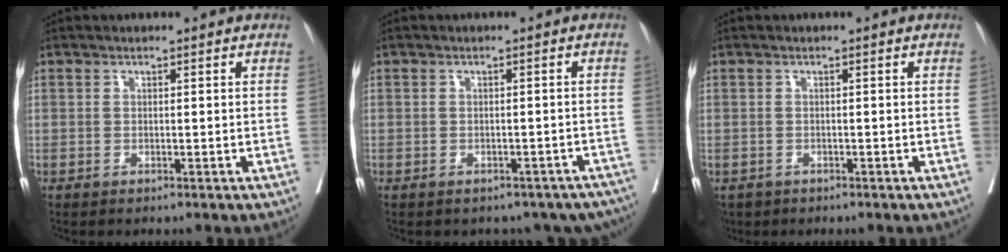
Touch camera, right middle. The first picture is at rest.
{"total": 11.2, "force": [-9.4, 5.5, 2.9], "torque": [-0.041, 0.015, -0.092]}
{"total": 3.0, "force": [-1.9, 2.1, 0.6], "torque": [-0.011, -0.002, -0.031]}